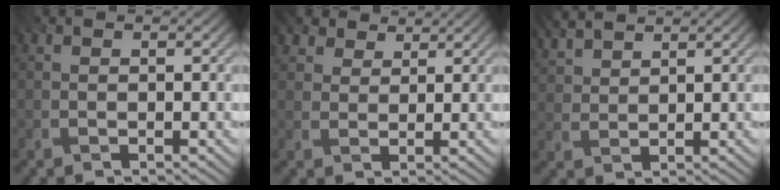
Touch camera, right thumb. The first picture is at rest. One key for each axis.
{"total": 4.0, "fx": 3.1, "fy": 2.1, "fz": 1.3, "tx": -0.032, "ty": -0.009, "tz": 0.065}
{"total": 4.4, "fx": 3.9, "fy": 1.2, "fz": 1.8, "tx": -0.045, "ty": -0.001, "tz": 0.083}